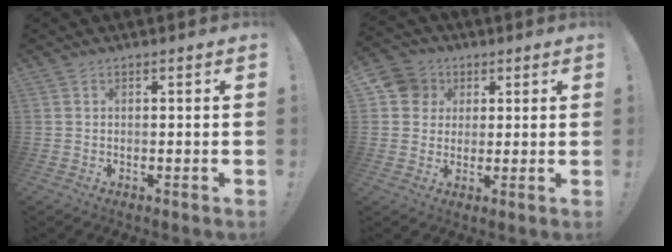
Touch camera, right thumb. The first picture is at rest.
{"total": 8.4, "force": [2.3, 7.8, 2.0], "torque": [-0.024, -0.002, 0.048]}